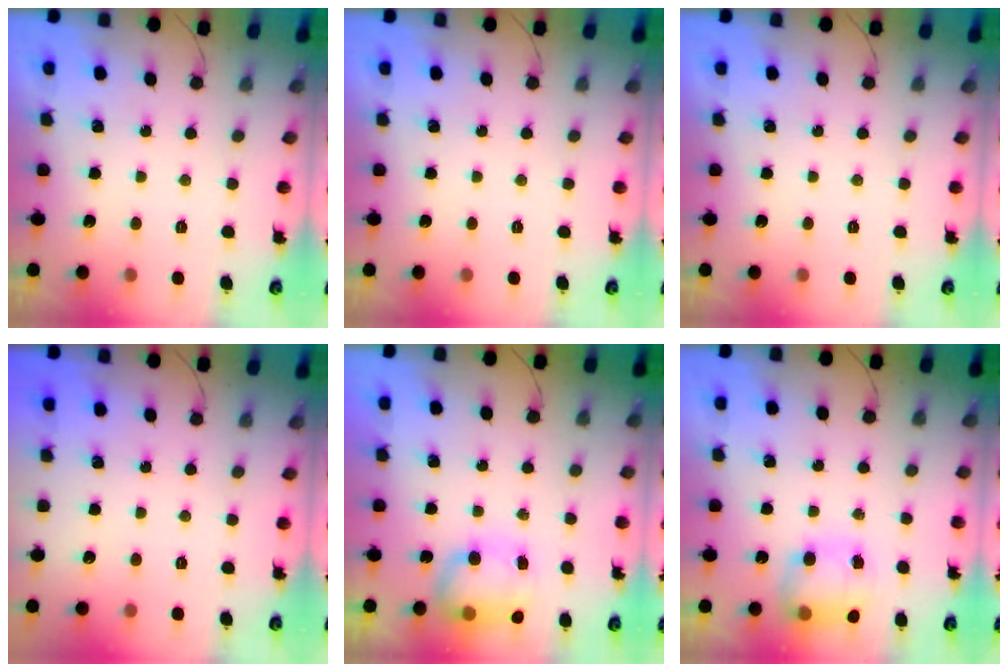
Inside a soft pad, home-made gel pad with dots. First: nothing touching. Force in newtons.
{"total": 0.0}
{"total": 0.0}
{"total": 0.0}
{"total": 8.4, "press": 8.2, "slide": 1.7}
{"total": 8.4, "press": 8.3, "slide": 1.3}